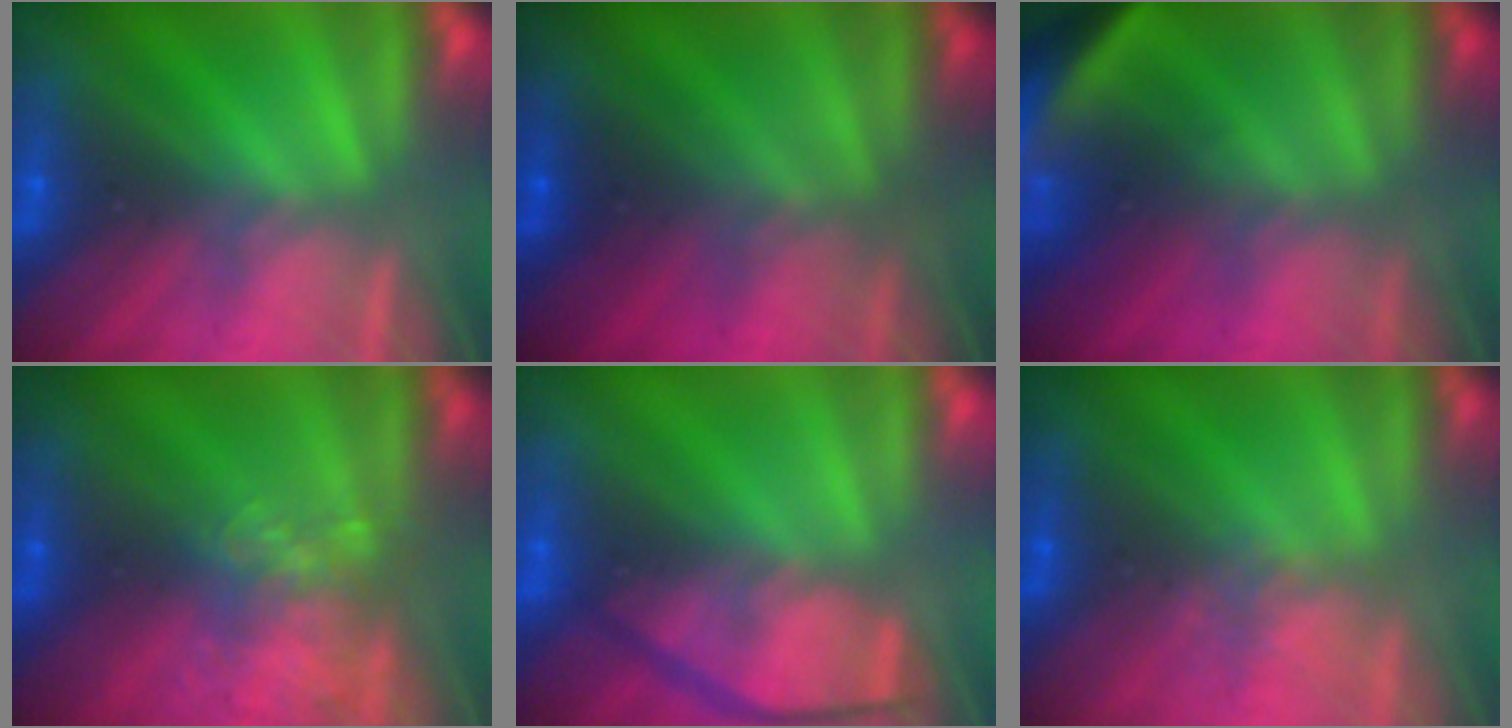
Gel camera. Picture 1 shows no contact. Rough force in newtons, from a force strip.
{"total": 1.9}
{"total": 4.0}
{"total": 7.1}
{"total": 4.6}
{"total": 2.4}